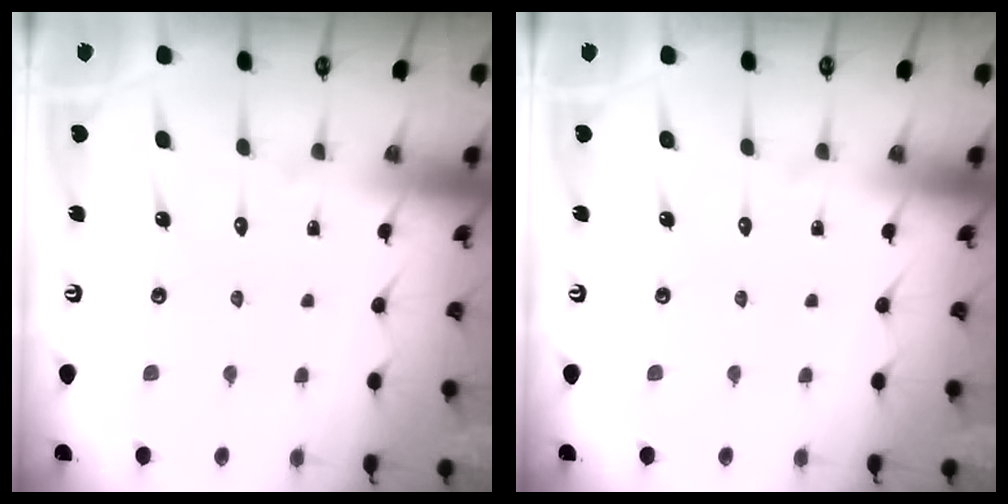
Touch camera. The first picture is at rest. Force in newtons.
{"total": 0.0}